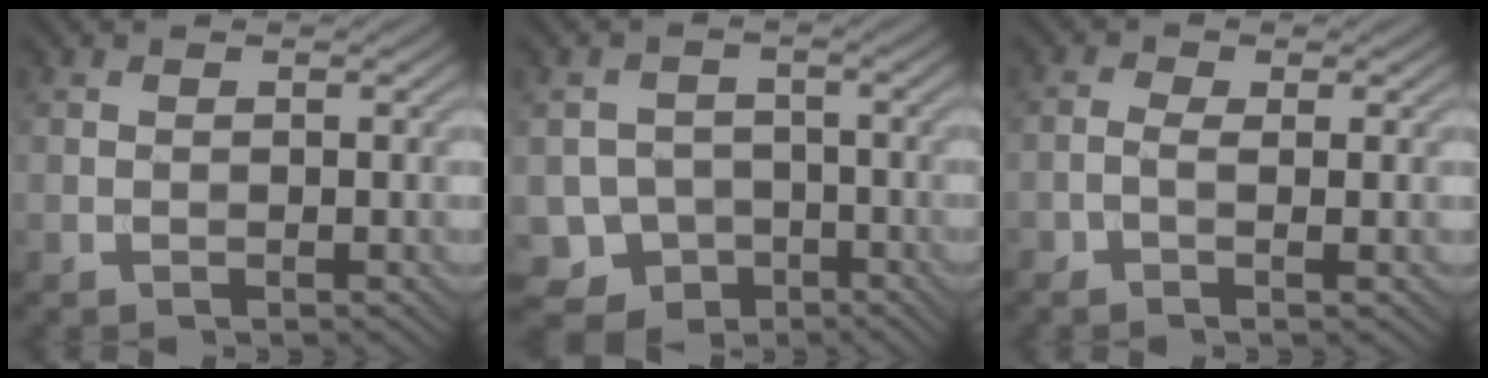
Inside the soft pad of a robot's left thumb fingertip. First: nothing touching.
{"total": 7.1, "force": [-3.9, 5.7, 1.4], "torque": [-0.025, -0.012, -0.078]}
{"total": 2.0, "force": [-0.5, 0.6, 1.8], "torque": [-0.039, -0.001, -0.014]}